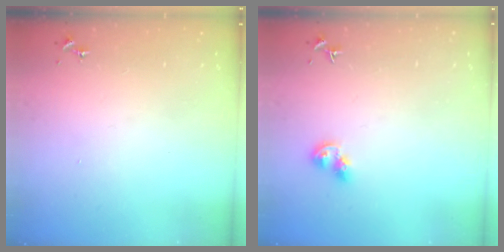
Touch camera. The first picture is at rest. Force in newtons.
{"total": 6.8, "press": 6.8, "slide": 0.5}